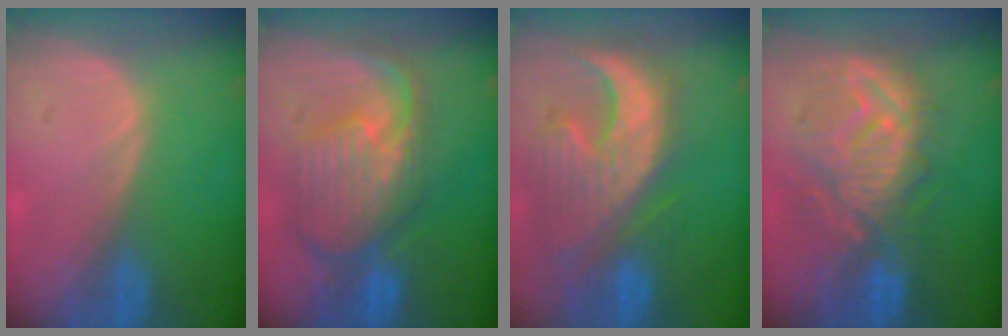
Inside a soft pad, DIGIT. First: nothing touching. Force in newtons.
{"total": 10.5, "press": 9.4, "slide": 4.8}
{"total": 13.0, "press": 11.2, "slide": 6.6}
{"total": 10.7, "press": 10.2, "slide": 3.5}